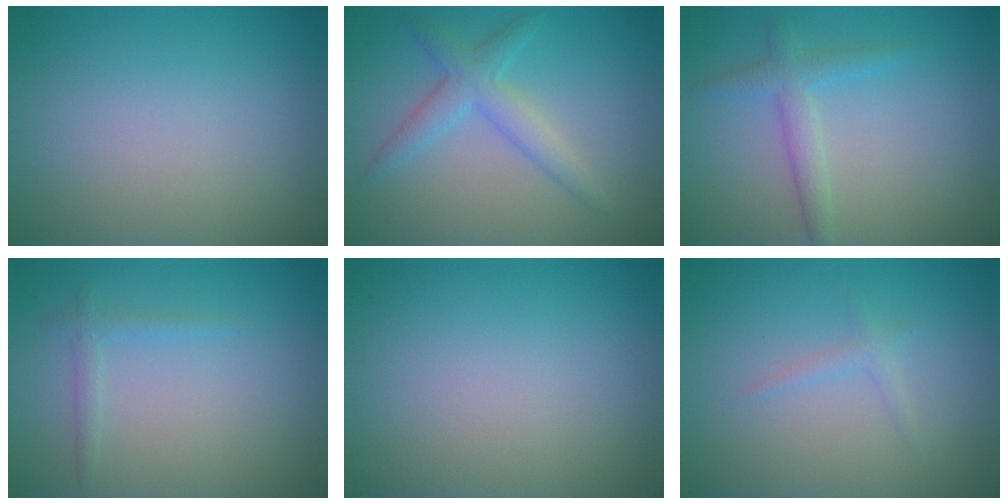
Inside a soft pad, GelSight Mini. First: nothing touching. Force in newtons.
{"total": 3.0, "press": 3.0, "slide": 0.1}
{"total": 2.3, "press": 2.3, "slide": 0.1}
{"total": 1.1, "press": 1.1, "slide": 0.1}
{"total": 0.0}
{"total": 0.9, "press": 0.9, "slide": 0.1}